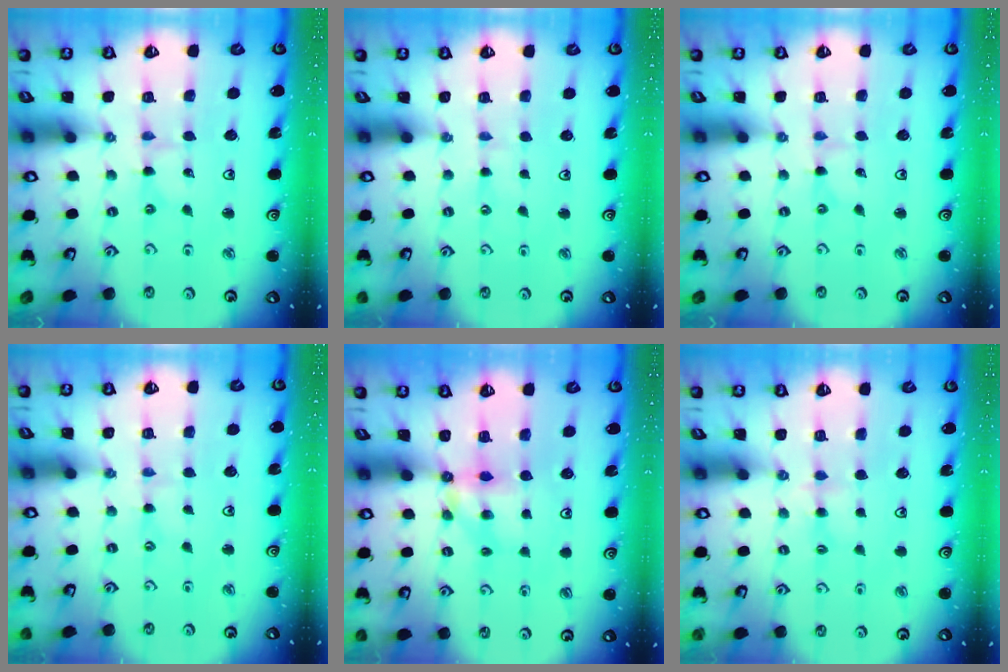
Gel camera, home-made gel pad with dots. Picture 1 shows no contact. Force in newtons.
{"total": 0.0}
{"total": 0.0}
{"total": 0.7, "press": 0.7, "slide": 0.2}
{"total": 5.5, "press": 5.5, "slide": 0.1}
{"total": 2.4, "press": 2.4, "slide": 0.4}